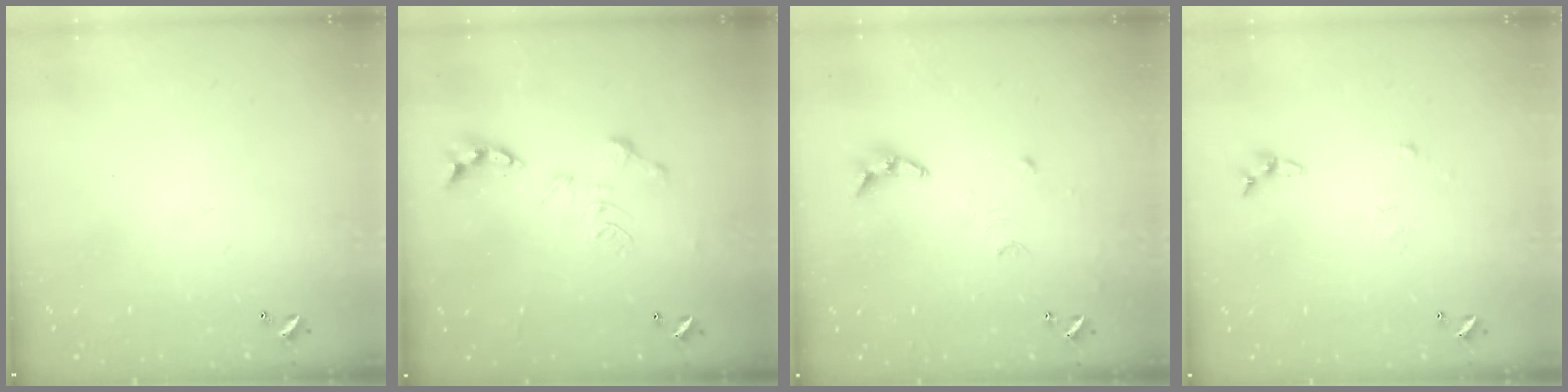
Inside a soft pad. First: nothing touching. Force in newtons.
{"total": 0.0}
{"total": 9.0, "press": 9.0, "slide": 0.5}
{"total": 4.2, "press": 4.2, "slide": 0.5}